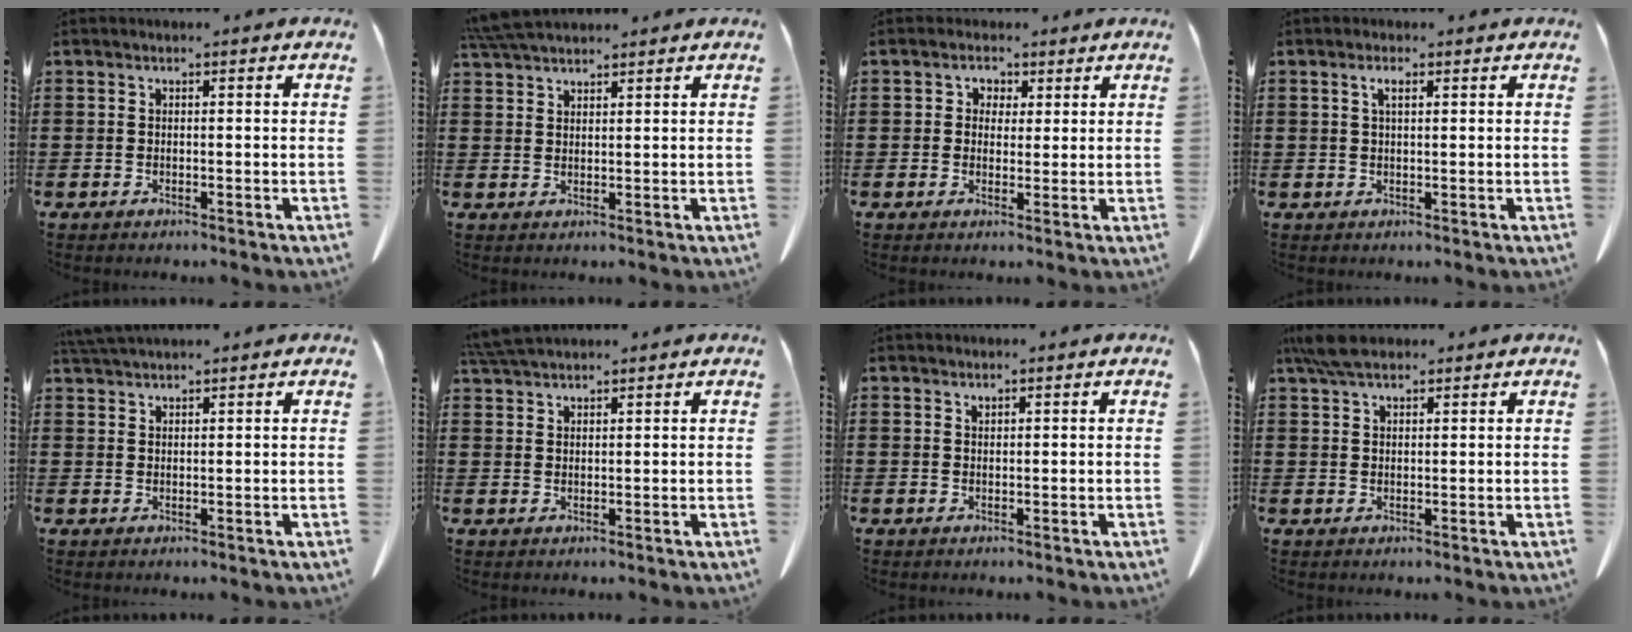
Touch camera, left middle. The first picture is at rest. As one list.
[{"total": 4.5, "force": [4.1, 0.7, 1.6], "torque": [-0.044, -0.006, 0.080]}, {"total": 2.6, "force": [1.3, 2.3, 0.2], "torque": [-0.018, 0.009, 0.023]}, {"total": 1.8, "force": [0.8, 0.5, 1.5], "torque": [-0.032, 0.002, 0.015]}, {"total": 2.5, "force": [2.4, 0.1, 0.7], "torque": [-0.021, -0.005, 0.048]}, {"total": 4.0, "force": [3.7, 0.5, 1.5], "torque": [-0.039, -0.005, 0.071]}, {"total": 0.8, "force": [0.7, 0.2, 0.1], "torque": [-0.004, -0.003, 0.015]}, {"total": 5.1, "force": [4.0, 1.5, 2.8], "torque": [-0.065, -0.001, 0.076]}]